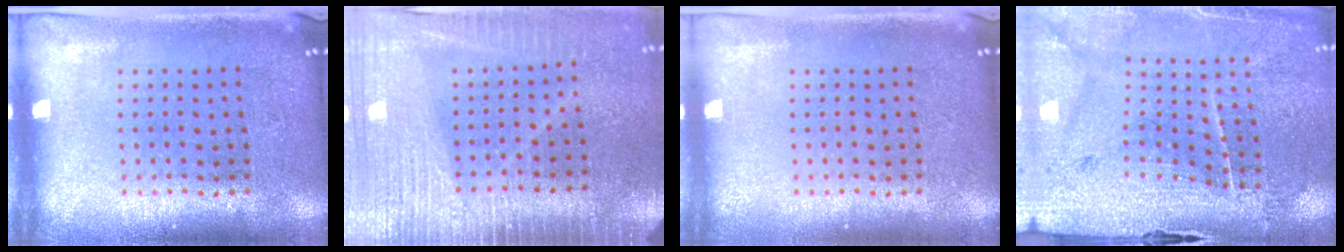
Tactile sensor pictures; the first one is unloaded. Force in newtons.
{"total": 3.6, "press": 3.2, "slide": 1.6}
{"total": 0.0}
{"total": 3.3, "press": 3.3, "slide": 0.4}